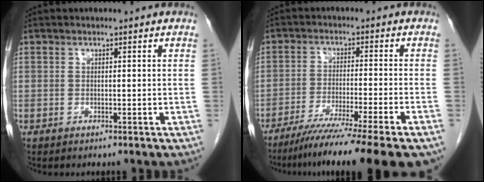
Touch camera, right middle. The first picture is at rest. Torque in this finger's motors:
{"motor_torque": [1.20, -0.94, 0.32, 0.14]}